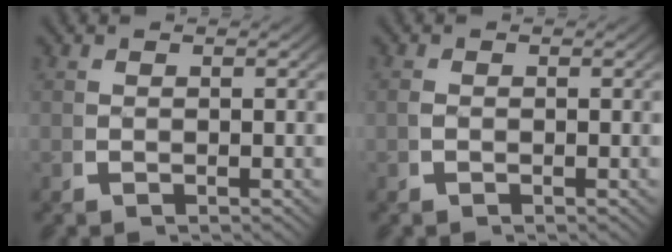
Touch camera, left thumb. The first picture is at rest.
{"total": 0.0}